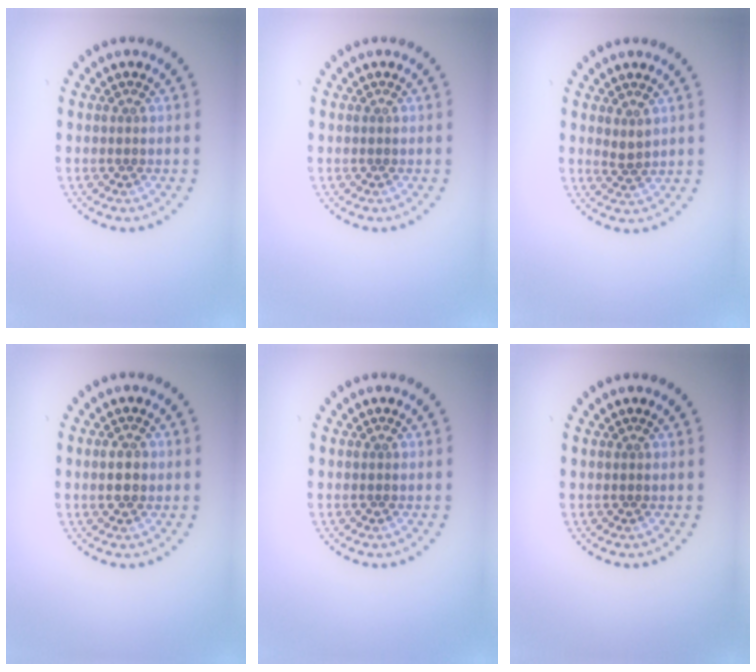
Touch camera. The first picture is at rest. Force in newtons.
{"total": 0.0}
{"total": 1.2, "press": 1.0, "slide": 0.7}
{"total": 2.3, "press": 2.2, "slide": 0.1}
{"total": 0.0}
{"total": 0.0}